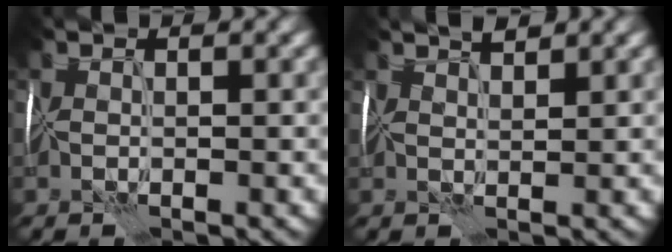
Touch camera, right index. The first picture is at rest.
{"total": 2.9, "force": [2.4, 0.8, 1.3], "torque": [-0.013, 0.023, 0.026]}